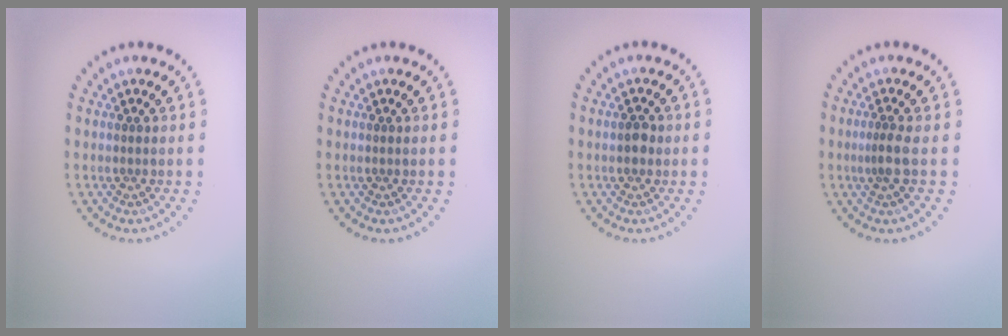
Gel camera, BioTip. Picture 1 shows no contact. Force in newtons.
{"total": 0.0}
{"total": 1.4, "press": 1.4, "slide": 0.1}
{"total": 1.3, "press": 0.9, "slide": 0.9}